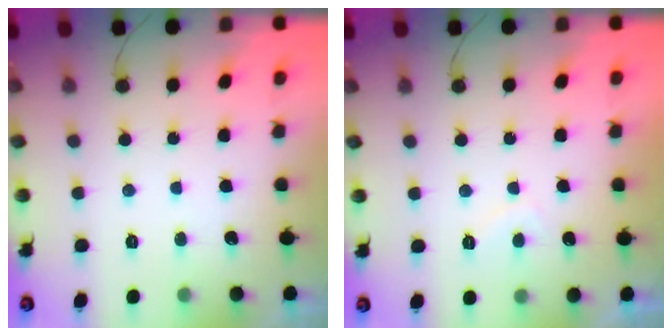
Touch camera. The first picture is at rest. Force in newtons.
{"total": 1.5, "press": 1.3, "slide": 0.7}